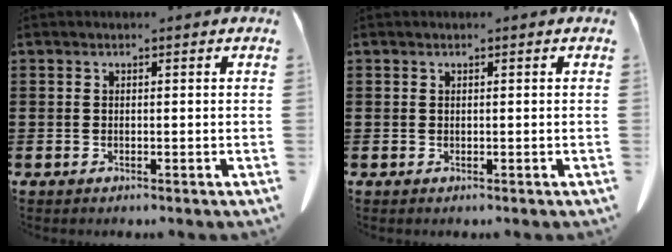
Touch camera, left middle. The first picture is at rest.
{"total": 0.0}